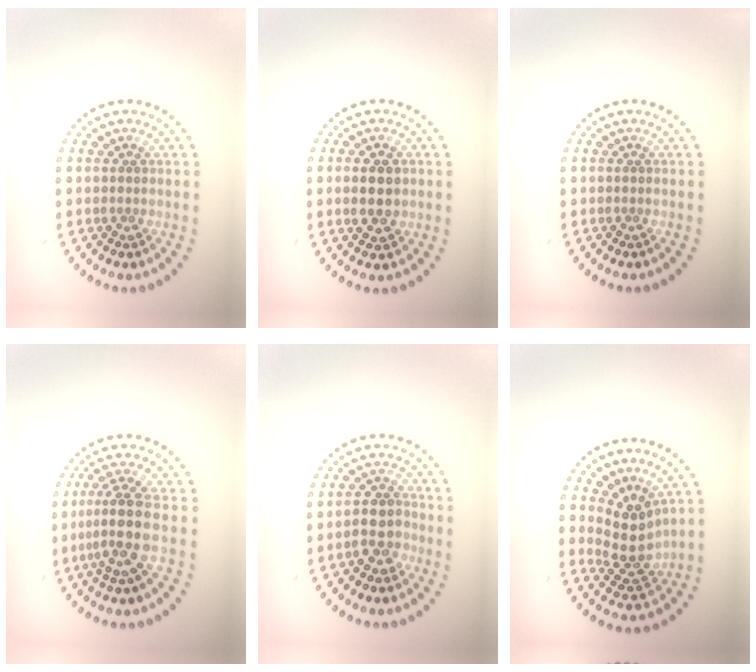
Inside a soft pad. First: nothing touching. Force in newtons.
{"total": 2.8, "press": 2.8, "slide": 0.3}
{"total": 0.0}
{"total": 3.8, "press": 3.0, "slide": 2.3}
{"total": 2.8, "press": 2.7, "slide": 0.8}
{"total": 3.6, "press": 3.0, "slide": 2.0}